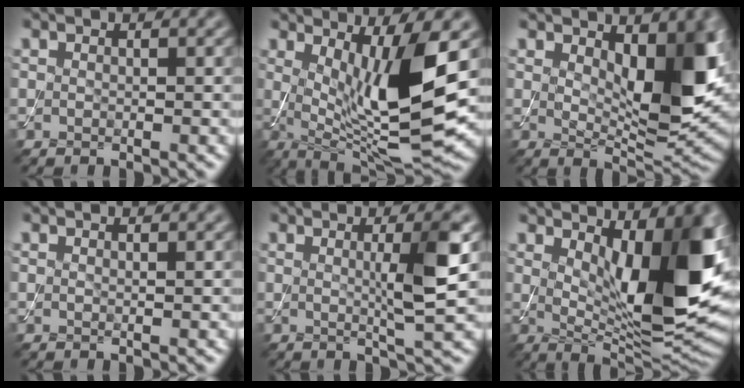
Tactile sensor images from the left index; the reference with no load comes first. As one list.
[{"total": 10.4, "force": [1.8, 2.5, 9.9], "torque": [-0.162, -0.023, 0.042]}, {"total": 8.9, "force": [2.1, 3.8, 7.8], "torque": [-0.112, -0.012, 0.042]}, {"total": 0.0}, {"total": 4.8, "force": [0.5, 0.6, 4.7], "torque": [-0.070, -0.001, 0.006]}, {"total": 13.0, "force": [2.8, 4.2, 12.0], "torque": [-0.157, -0.012, 0.048]}]